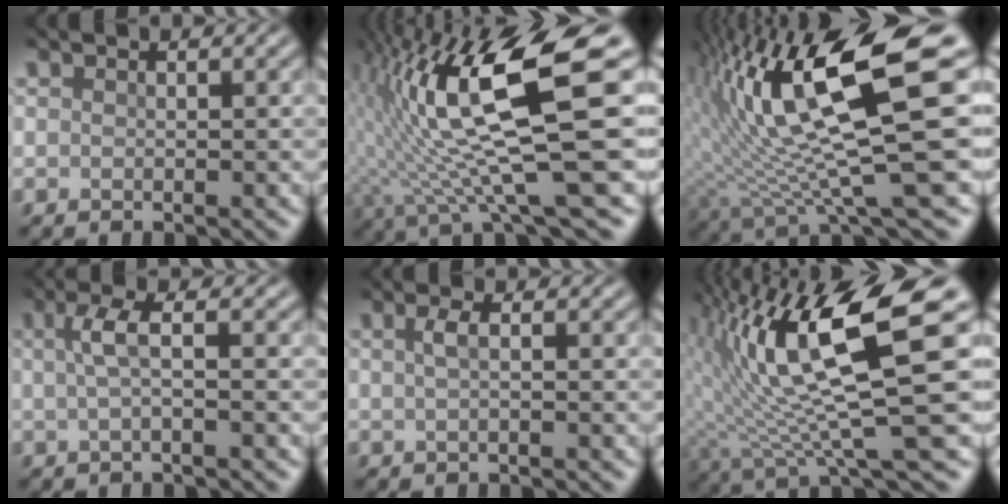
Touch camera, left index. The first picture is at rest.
{"total": 13.4, "force": [2.4, 2.8, 12.9], "torque": [-0.221, 0.005, 0.050]}
{"total": 14.2, "force": [3.6, 3.3, 13.3], "torque": [-0.238, 0.005, 0.073]}
{"total": 1.9, "force": [-0.1, 0.3, 1.9], "torque": [-0.046, 0.003, 0.003]}
{"total": 1.0, "force": [-0.1, 0.2, 1.0], "torque": [-0.025, 0.003, 0.003]}
{"total": 12.9, "force": [3.5, 2.8, 12.1], "torque": [-0.211, 0.005, 0.069]}